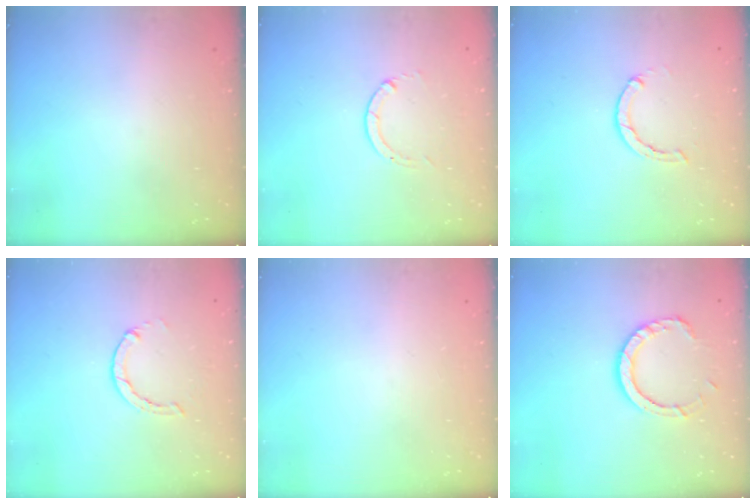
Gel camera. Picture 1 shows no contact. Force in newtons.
{"total": 0.6, "press": 0.5, "slide": 0.1}
{"total": 2.1, "press": 2.1, "slide": 0.3}
{"total": 1.3, "press": 1.3, "slide": 0.3}
{"total": 0.0}
{"total": 8.9, "press": 8.8, "slide": 1.2}